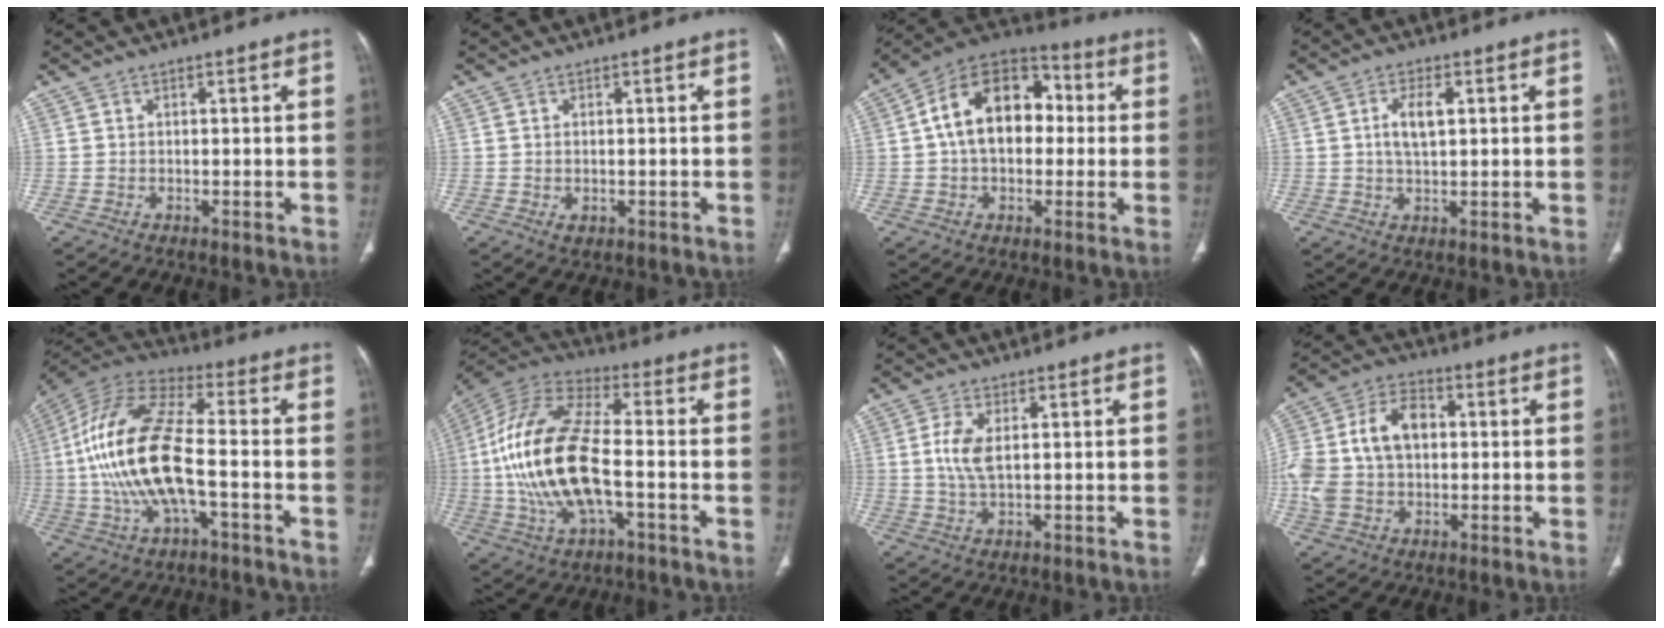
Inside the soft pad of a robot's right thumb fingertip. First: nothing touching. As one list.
[{"total": 1.7, "force": [-0.4, 1.1, 1.3], "torque": [-0.026, -0.001, -0.001]}, {"total": 17.2, "force": [1.7, 11.6, 12.5], "torque": [-0.171, 0.040, 0.016]}, {"total": 5.0, "force": [1.1, 2.4, 4.3], "torque": [-0.083, 0.001, 0.020]}, {"total": 19.3, "force": [-2.6, 7.5, 17.6], "torque": [-0.369, 0.033, -0.048]}, {"total": 20.9, "force": [-2.7, 9.1, 18.6], "torque": [-0.393, 0.026, -0.049]}, {"total": 5.4, "force": [0.9, 2.6, 4.7], "torque": [-0.109, -0.002, 0.018]}, {"total": 15.2, "force": [0.7, 10.4, 11.1], "torque": [-0.218, 0.032, 0.009]}]